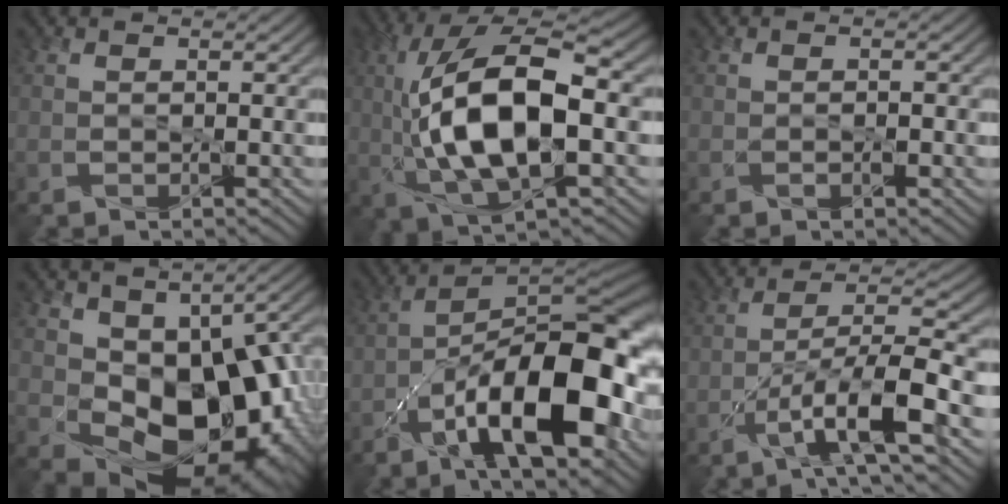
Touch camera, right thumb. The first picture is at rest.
{"total": 14.3, "force": [-0.6, 5.4, 13.2], "torque": [-0.253, 0.030, -0.017]}
{"total": 1.0, "force": [-0.5, 0.4, 0.8], "torque": [-0.006, -0.003, -0.007]}
{"total": 12.8, "force": [-0.3, 8.5, 9.6], "torque": [-0.133, -0.034, 0.009]}
{"total": 17.3, "force": [-7.5, 5.8, 14.4], "torque": [-0.217, 0.004, -0.140]}
{"total": 9.5, "force": [-5.3, 1.4, 7.8], "torque": [-0.133, 0.011, -0.101]}